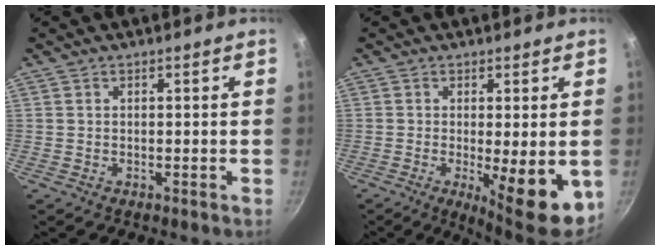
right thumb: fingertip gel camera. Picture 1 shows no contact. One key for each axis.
{"total": 11.5, "fx": -2.5, "fy": 2.8, "fz": 10.8, "tx": -0.135, "ty": -0.010, "tz": -0.023}